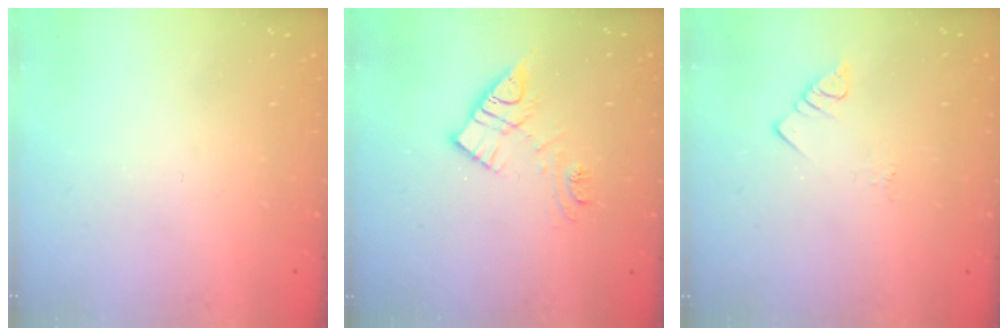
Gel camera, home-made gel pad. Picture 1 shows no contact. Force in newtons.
{"total": 11.6, "press": 11.6, "slide": 0.9}
{"total": 2.8, "press": 2.8, "slide": 0.4}